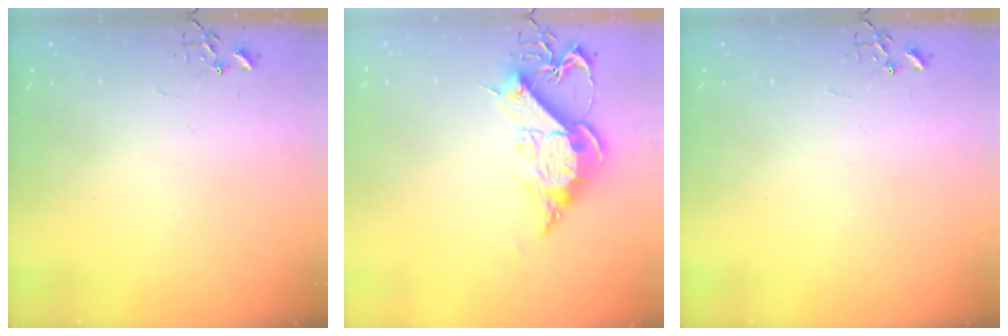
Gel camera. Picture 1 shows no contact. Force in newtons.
{"total": 13.0, "press": 13.0, "slide": 1.1}
{"total": 0.0}